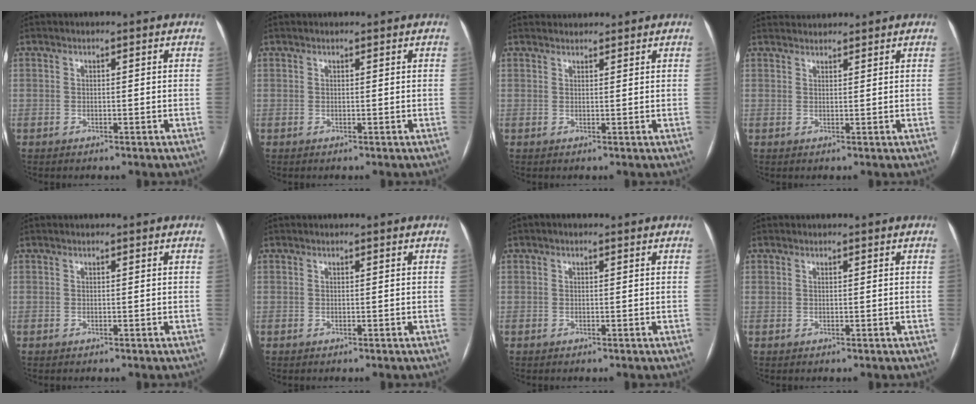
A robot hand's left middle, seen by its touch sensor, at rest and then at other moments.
{"total": 1.0, "force": [1.0, 0.2, 0.3], "torque": [-0.007, 0.019, 0.018]}
{"total": 3.4, "force": [3.3, 0.7, 0.3], "torque": [-0.005, 0.032, 0.051]}
{"total": 3.3, "force": [3.3, 0.3, 0.2], "torque": [-0.006, 0.029, 0.058]}
{"total": 0.0}
{"total": 3.7, "force": [-1.8, -2.8, -1.5], "torque": [0.046, -0.019, -0.034]}
{"total": 0.6, "force": [0.3, 0.3, 0.4], "torque": [-0.009, 0.006, 0.000]}
{"total": 3.4, "force": [-1.7, -2.7, -1.3], "torque": [0.040, -0.017, -0.032]}